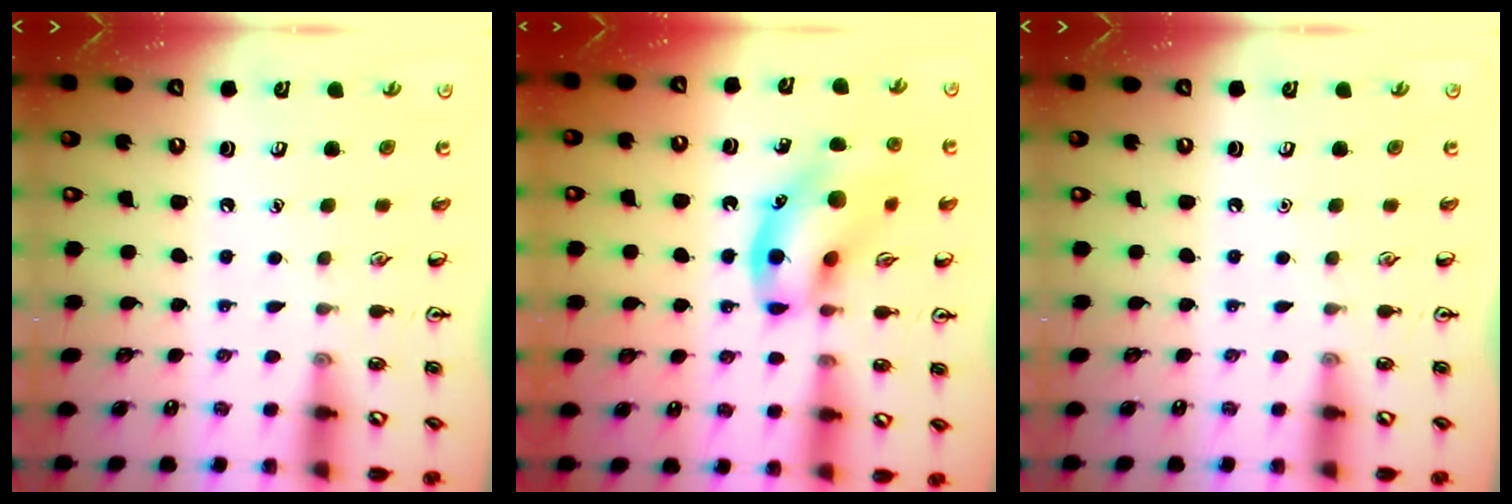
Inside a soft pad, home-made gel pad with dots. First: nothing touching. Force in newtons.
{"total": 13.8, "press": 13.6, "slide": 1.9}
{"total": 0.0}